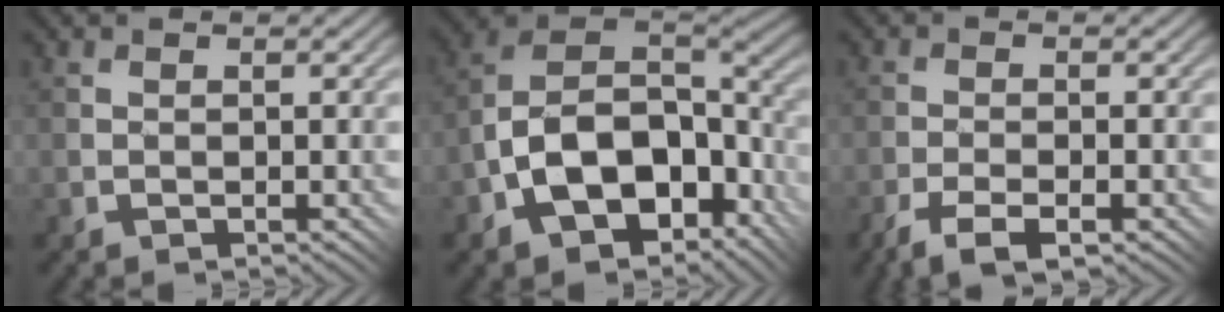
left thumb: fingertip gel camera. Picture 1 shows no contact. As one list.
[{"total": 15.1, "force": [-5.1, 8.9, 11.1], "torque": [-0.216, -0.020, -0.082]}, {"total": 4.3, "force": [-2.9, 1.1, 2.9], "torque": [-0.053, 0.002, -0.054]}]